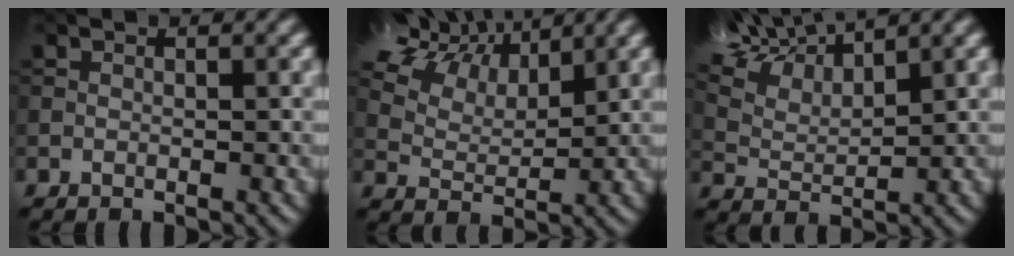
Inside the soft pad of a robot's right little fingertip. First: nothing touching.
{"total": 10.2, "force": [7.0, 5.3, 5.2], "torque": [-0.133, 0.022, 0.139]}
{"total": 8.2, "force": [7.1, 1.6, 3.7], "torque": [-0.111, 0.012, 0.131]}